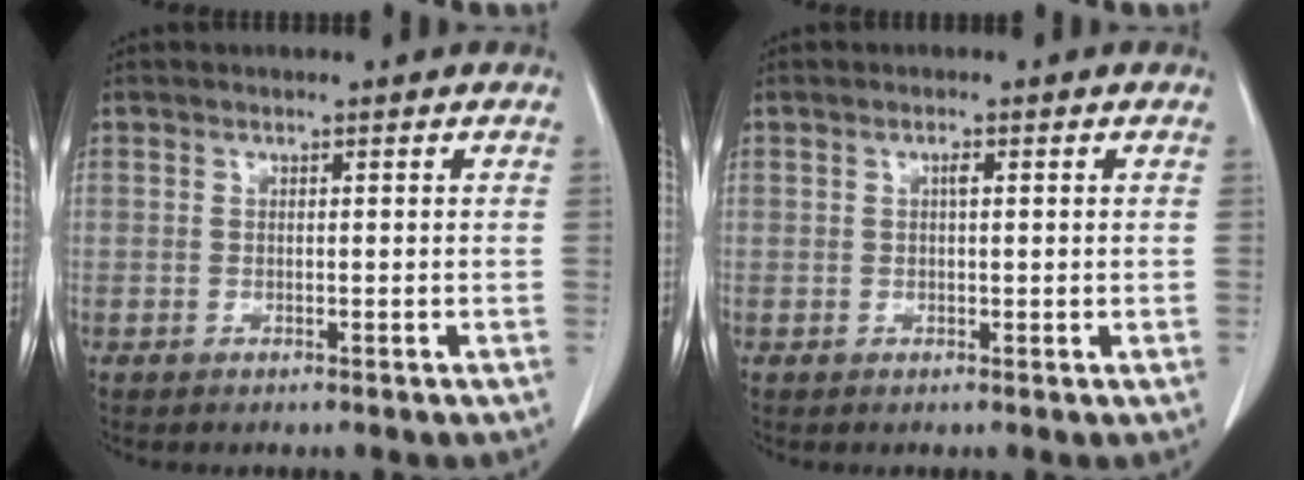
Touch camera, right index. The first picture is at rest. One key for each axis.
{"total": 1.1, "fx": 0.4, "fy": 0.3, "fz": 1.0, "tx": -0.014, "ty": 0.002, "tz": 0.004}